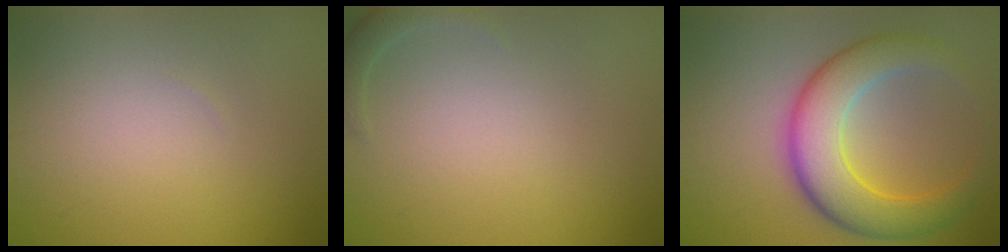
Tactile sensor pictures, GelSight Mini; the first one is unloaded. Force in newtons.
{"total": 1.2, "press": 1.2, "slide": 0.2}
{"total": 7.7, "press": 7.7, "slide": 0.3}